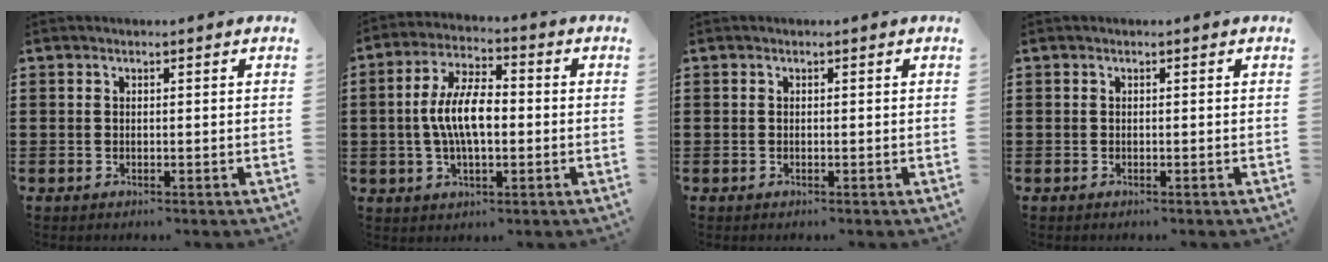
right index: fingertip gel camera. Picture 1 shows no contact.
{"total": 8.7, "force": [-0.5, 3.7, 7.9], "torque": [-0.168, 0.001, -0.016]}
{"total": 0.0}
{"total": 0.0}